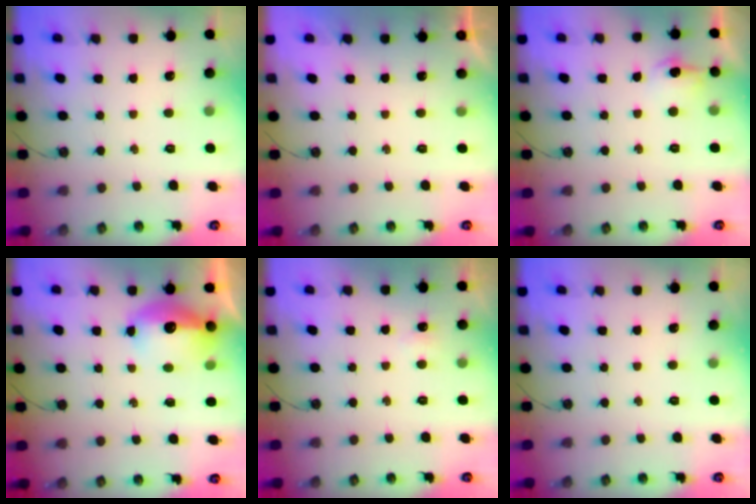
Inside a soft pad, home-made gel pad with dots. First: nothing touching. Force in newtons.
{"total": 0.0}
{"total": 7.5, "press": 7.4, "slide": 0.7}
{"total": 13.1, "press": 13.1, "slide": 1.4}
{"total": 2.8, "press": 2.7, "slide": 0.6}
{"total": 0.0}